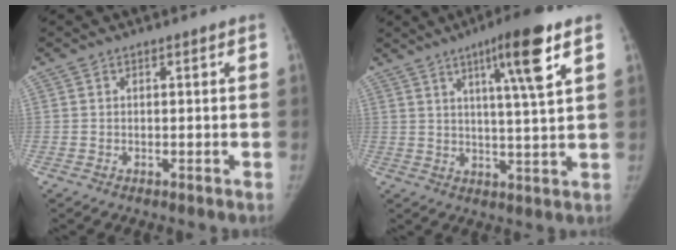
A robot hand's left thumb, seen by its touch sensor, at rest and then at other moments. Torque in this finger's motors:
{"motor_torque": [0.20, 0.13, 0.99, -0.28, 0.07]}